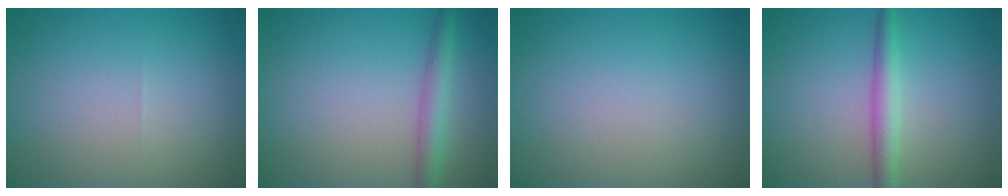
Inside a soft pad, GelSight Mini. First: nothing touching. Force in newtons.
{"total": 2.9, "press": 2.9, "slide": 0.1}
{"total": 0.0}
{"total": 2.7, "press": 2.7, "slide": 0.1}